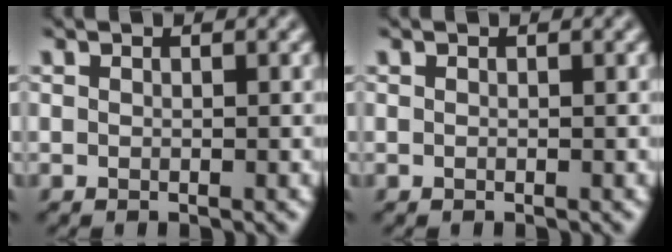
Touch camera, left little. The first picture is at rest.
{"total": 0.0}